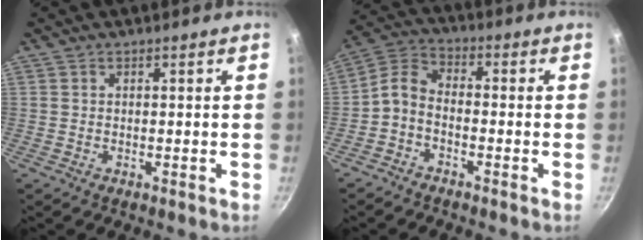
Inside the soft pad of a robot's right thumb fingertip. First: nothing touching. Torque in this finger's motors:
{"motor_torque": [0.22, -0.01, -0.07, -0.05, 0.05]}